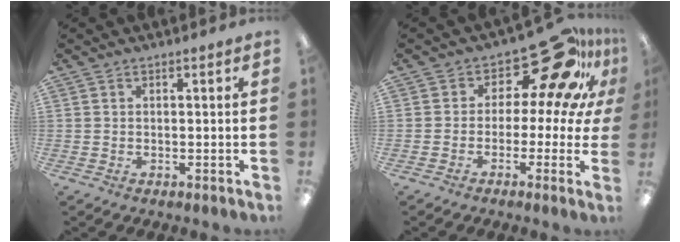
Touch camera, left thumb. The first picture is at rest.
{"total": 16.6, "force": [10.1, 7.1, 11.0], "torque": [-0.162, -0.077, 0.162]}